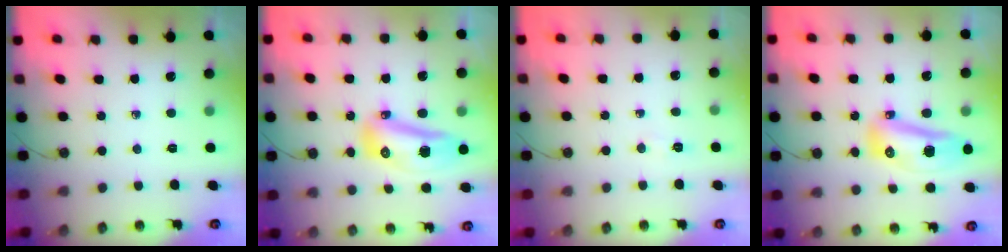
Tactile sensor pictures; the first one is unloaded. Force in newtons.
{"total": 14.2, "press": 14.0, "slide": 2.6}
{"total": 3.9, "press": 3.9, "slide": 0.5}
{"total": 27.4, "press": 16.3, "slide": 22.0}